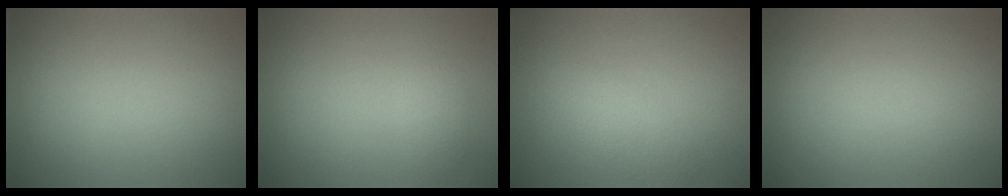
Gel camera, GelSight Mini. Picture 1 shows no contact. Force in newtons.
{"total": 1.1, "press": 1.1, "slide": 0.0}
{"total": 2.2, "press": 2.2, "slide": 0.1}
{"total": 0.0}